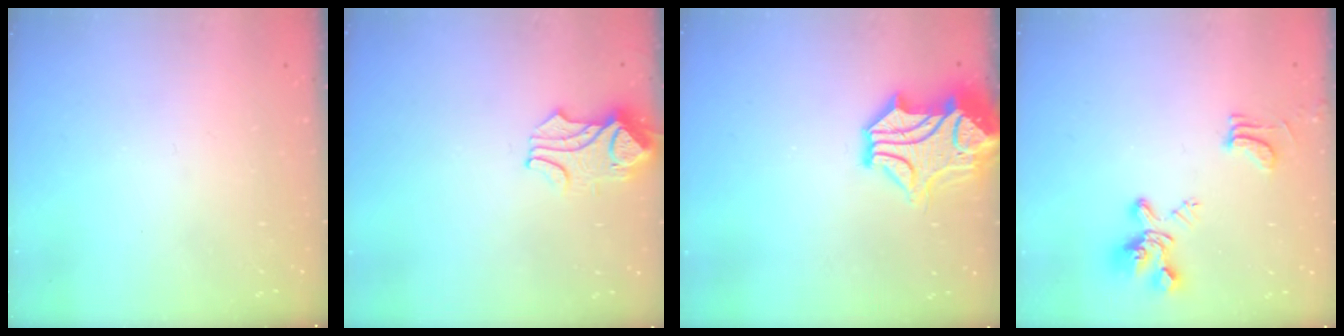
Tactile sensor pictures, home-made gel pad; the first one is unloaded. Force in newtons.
{"total": 1.5, "press": 1.5, "slide": 0.5}
{"total": 2.8, "press": 2.4, "slide": 1.3}
{"total": 6.4, "press": 6.2, "slide": 1.5}